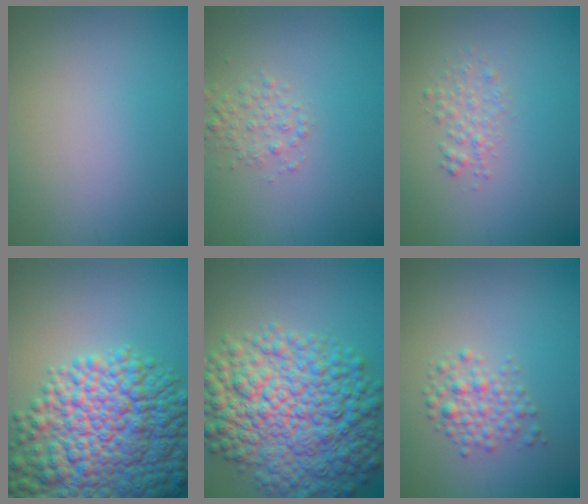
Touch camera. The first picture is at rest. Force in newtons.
{"total": 1.8, "press": 1.8, "slide": 0.1}
{"total": 1.6, "press": 1.6, "slide": 0.1}
{"total": 13.6, "press": 13.6, "slide": 0.5}
{"total": 12.1, "press": 12.1, "slide": 0.1}
{"total": 2.6, "press": 2.6, "slide": 0.1}